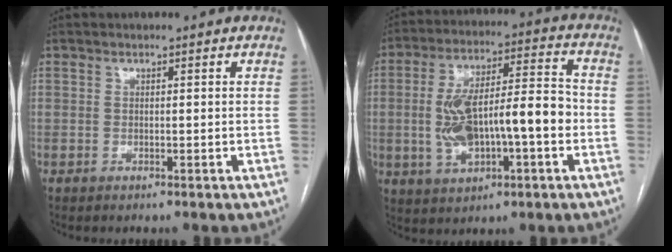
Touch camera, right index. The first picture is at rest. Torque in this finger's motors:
{"motor_torque": [0.65, -0.10, 0.86, 0.21]}